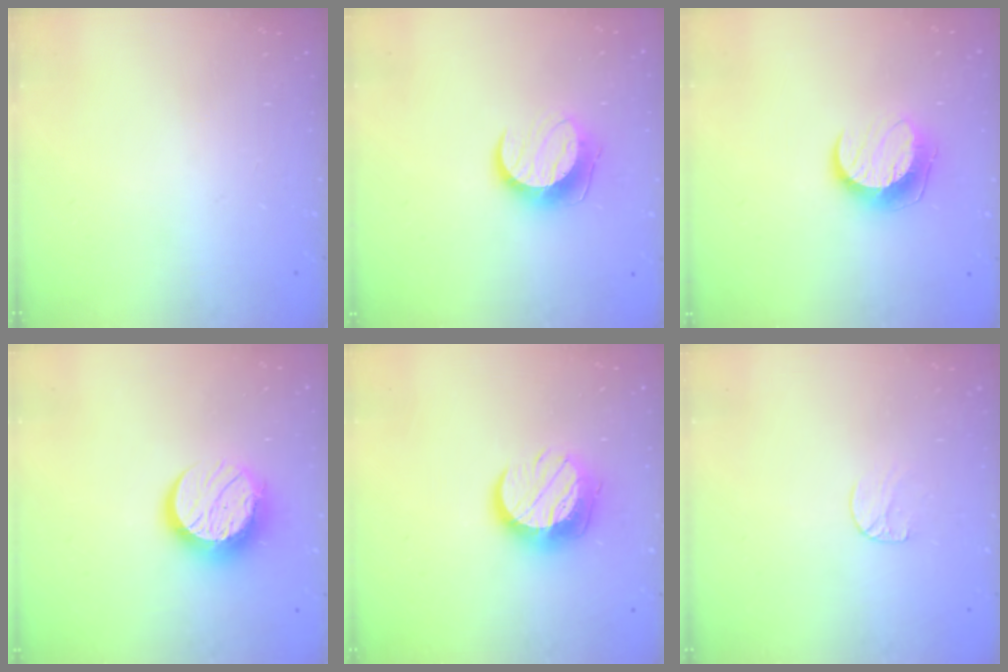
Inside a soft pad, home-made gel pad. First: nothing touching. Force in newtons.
{"total": 10.4, "press": 10.4, "slide": 0.2}
{"total": 10.0, "press": 10.0, "slide": 0.1}
{"total": 12.7, "press": 12.7, "slide": 0.9}
{"total": 12.4, "press": 12.4, "slide": 0.8}
{"total": 5.1, "press": 5.1, "slide": 0.5}